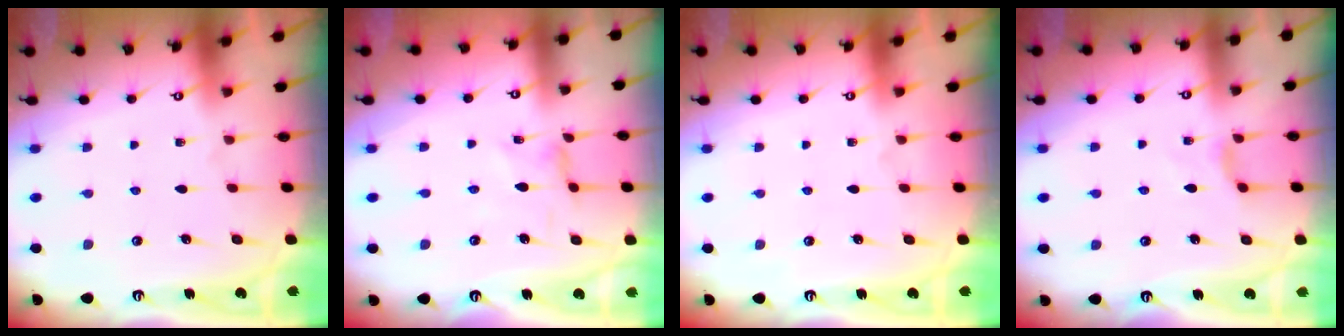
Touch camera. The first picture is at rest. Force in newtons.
{"total": 0.9, "press": 0.9, "slide": 0.3}
{"total": 0.0}
{"total": 2.7, "press": 2.6, "slide": 0.6}